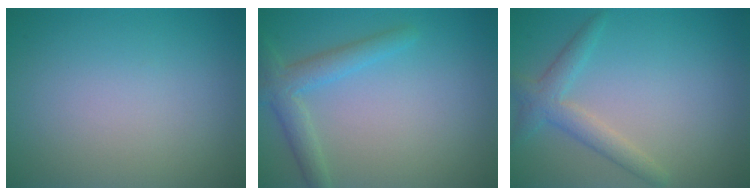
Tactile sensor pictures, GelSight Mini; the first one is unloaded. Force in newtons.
{"total": 2.9, "press": 2.9, "slide": 0.2}
{"total": 2.6, "press": 2.6, "slide": 0.1}